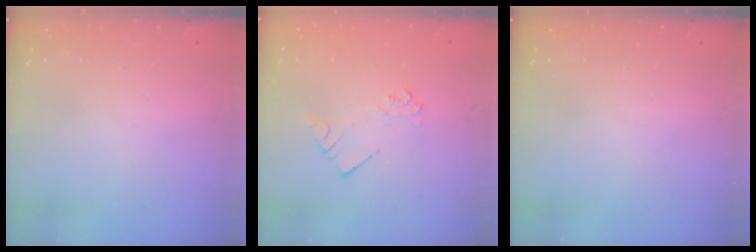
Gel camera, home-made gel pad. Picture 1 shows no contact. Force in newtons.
{"total": 3.2, "press": 3.2, "slide": 0.2}
{"total": 0.0}